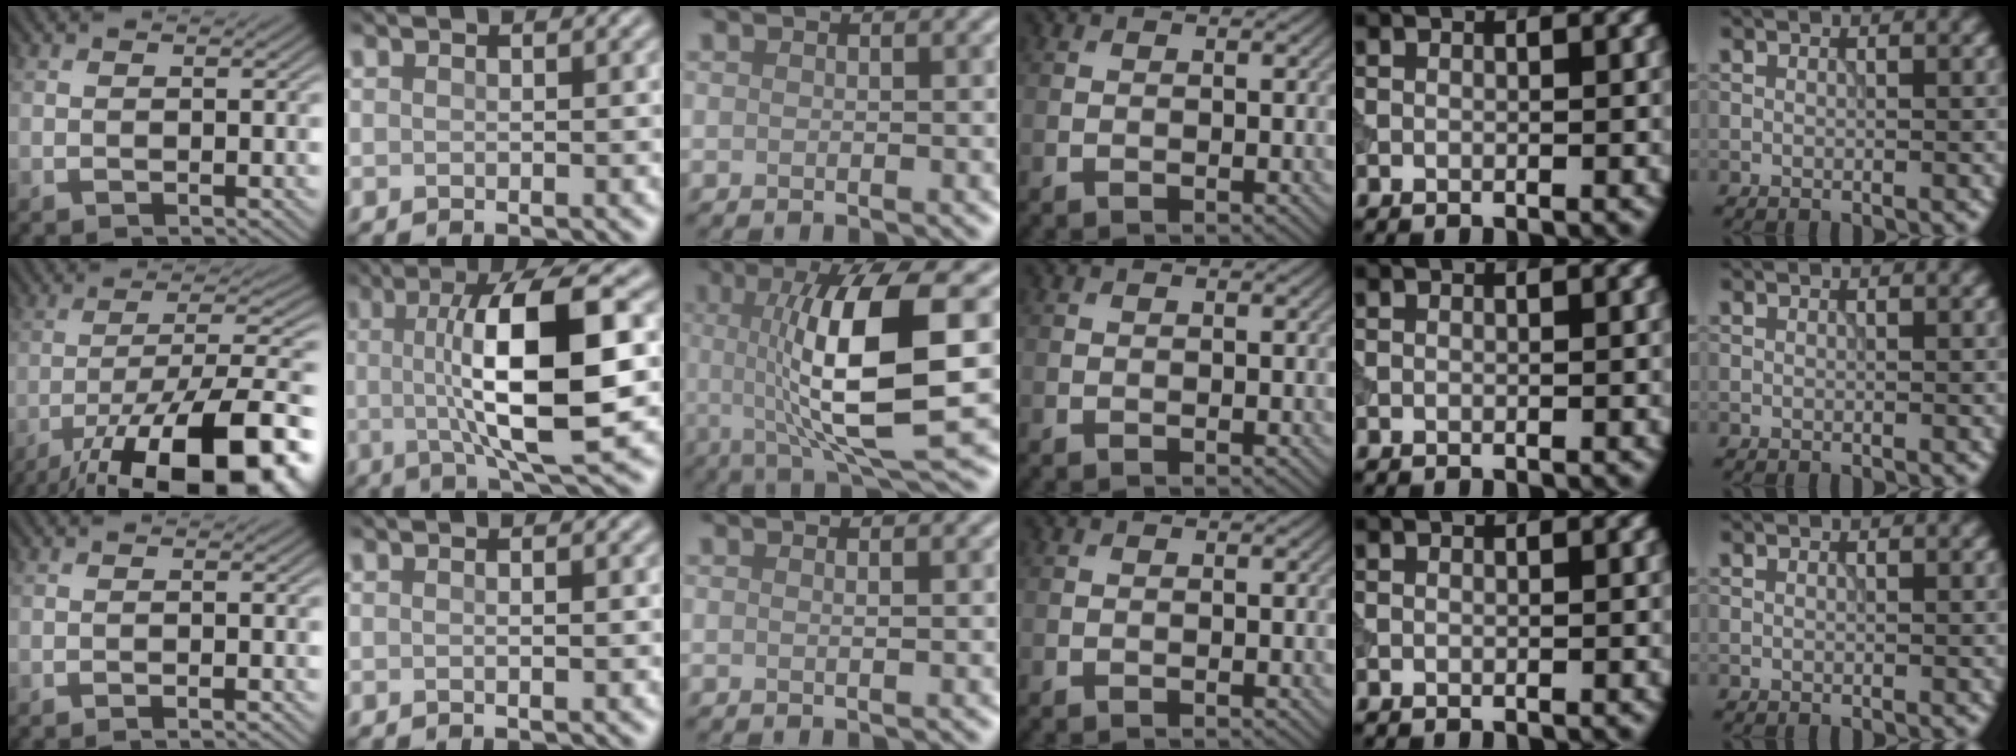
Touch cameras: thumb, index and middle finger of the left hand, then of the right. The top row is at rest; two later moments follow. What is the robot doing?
{"motion": "dispense", "object": "syringe"}